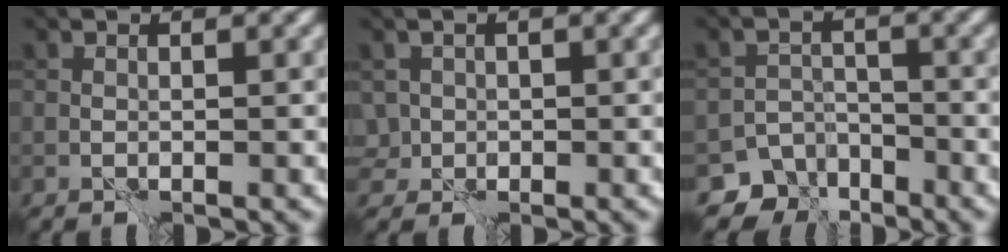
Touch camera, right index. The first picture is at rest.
{"total": 1.7, "force": [-0.1, 1.7, 0.3], "torque": [-0.004, 0.001, 0.002]}
{"total": 5.0, "force": [-3.8, 3.2, 0.3], "torque": [0.017, -0.006, -0.052]}